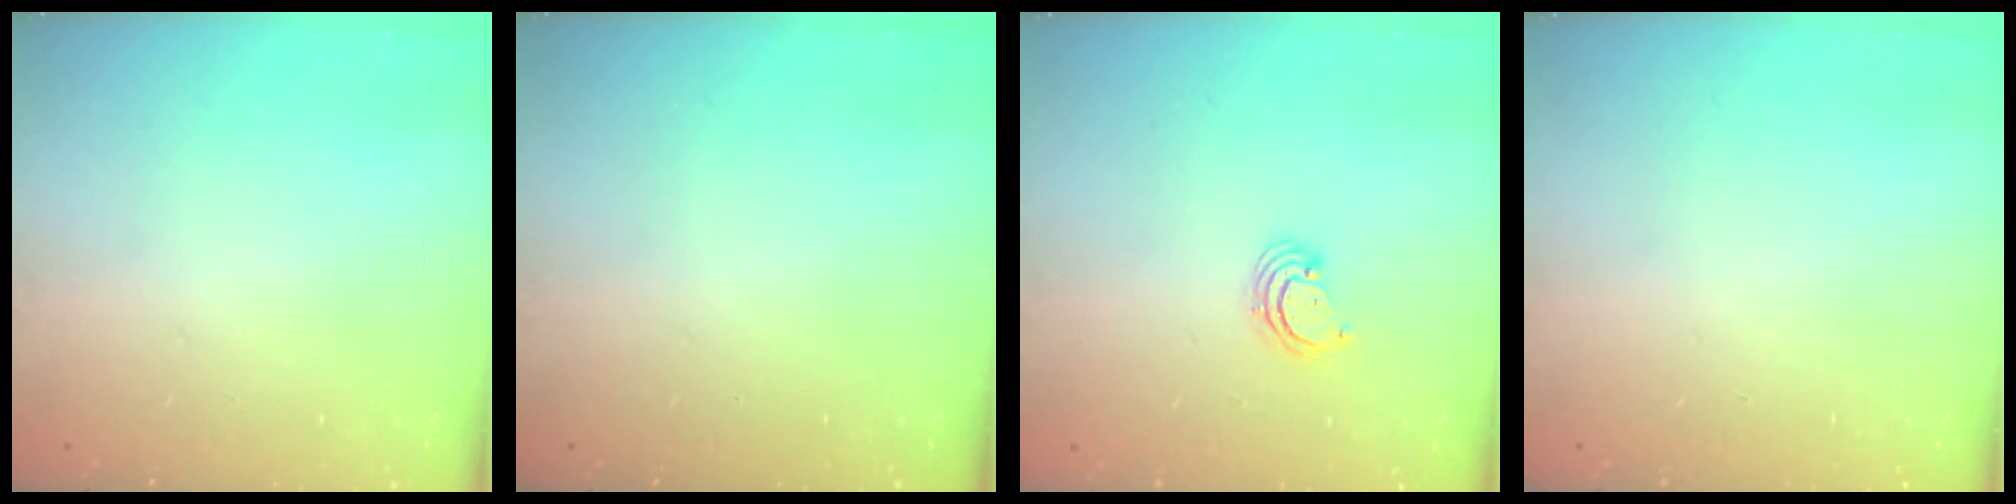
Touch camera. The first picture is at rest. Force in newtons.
{"total": 0.0}
{"total": 3.1, "press": 3.1, "slide": 0.3}
{"total": 0.0}